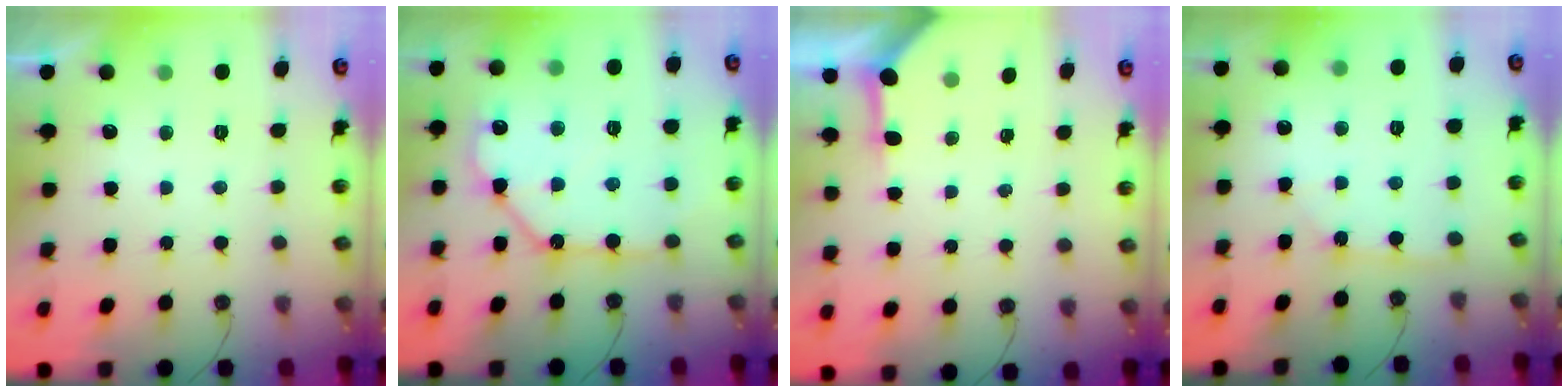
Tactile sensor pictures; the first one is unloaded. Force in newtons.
{"total": 13.3, "press": 13.3, "slide": 1.0}
{"total": 3.4, "press": 3.3, "slide": 0.4}
{"total": 2.3, "press": 2.3, "slide": 0.2}